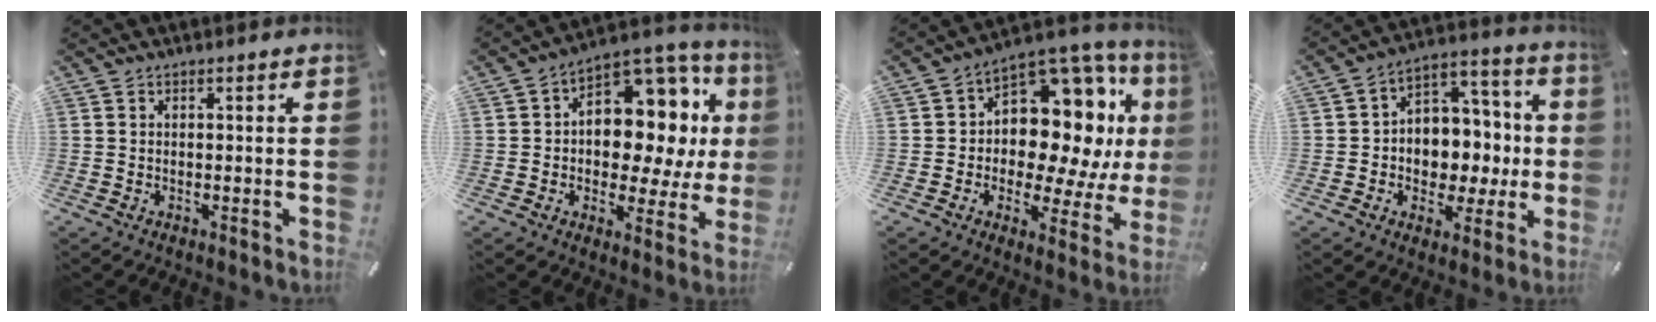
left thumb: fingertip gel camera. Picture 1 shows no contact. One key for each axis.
{"total": 13.1, "fx": 3.0, "fy": 9.6, "fz": 8.3, "tx": -0.100, "ty": -0.045, "tz": 0.057}
{"total": 16.4, "fx": 3.7, "fy": 11.4, "fz": 11.2, "tx": -0.154, "ty": -0.054, "tz": 0.060}
{"total": 9.5, "fx": -1.4, "fy": 8.9, "fz": 3.2, "tx": -0.036, "ty": 0.004, "tz": -0.017}